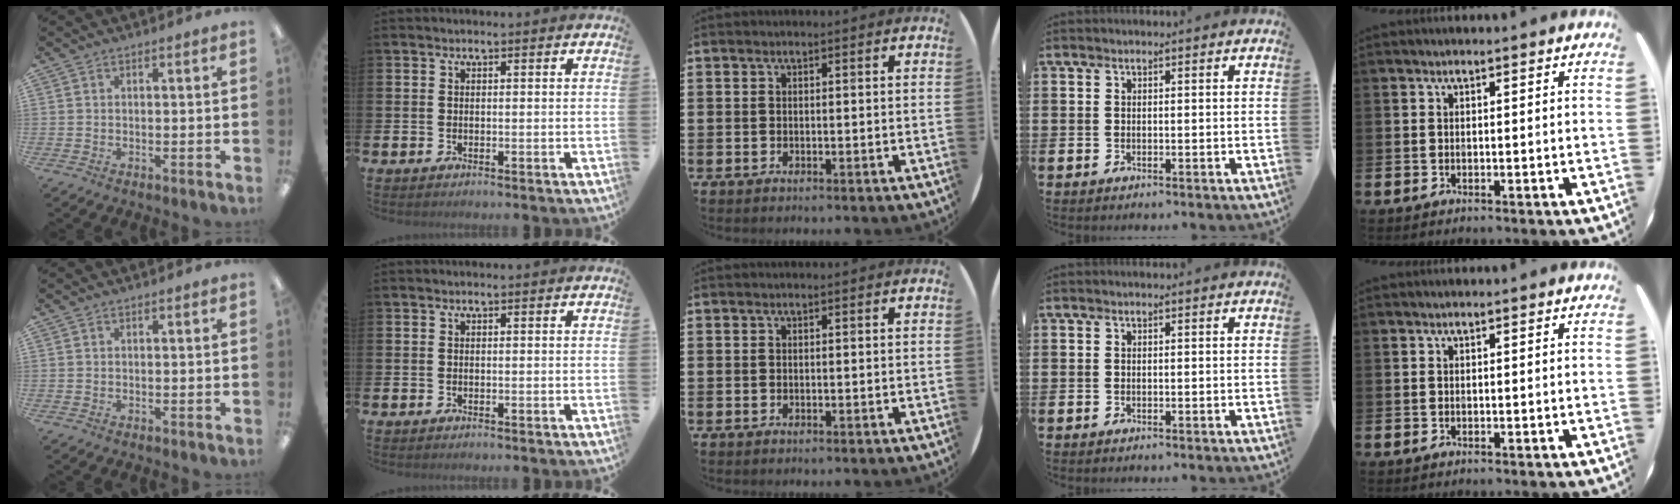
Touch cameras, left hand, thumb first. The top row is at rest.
{}